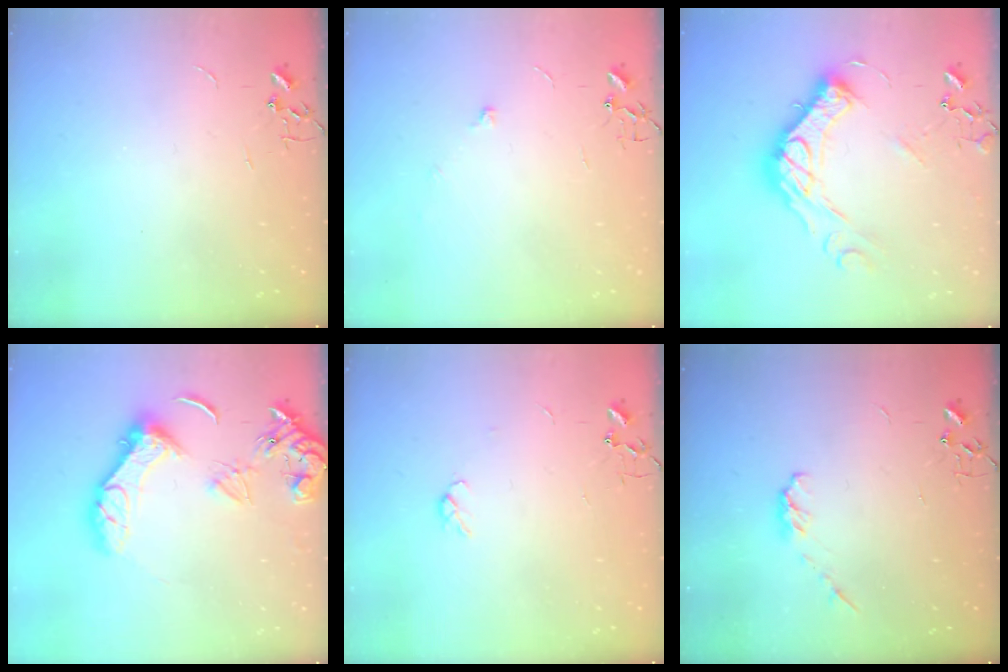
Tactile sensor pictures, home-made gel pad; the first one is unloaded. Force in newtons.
{"total": 5.4, "press": 5.1, "slide": 1.8}
{"total": 18.0, "press": 18.0, "slide": 1.2}
{"total": 14.9, "press": 14.8, "slide": 1.9}
{"total": 3.6, "press": 3.5, "slide": 0.6}
{"total": 4.6, "press": 4.5, "slide": 0.7}